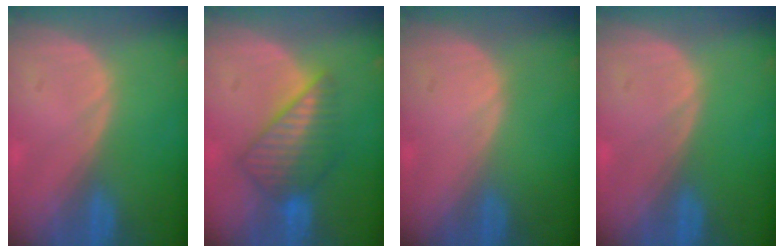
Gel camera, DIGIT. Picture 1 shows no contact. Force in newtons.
{"total": 6.6, "press": 6.5, "slide": 1.2}
{"total": 0.0}
{"total": 0.0}